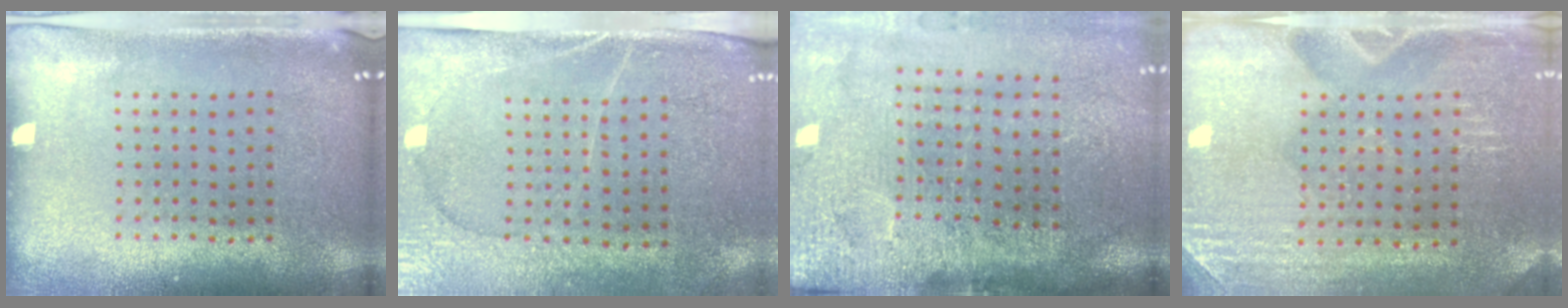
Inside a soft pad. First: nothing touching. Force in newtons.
{"total": 3.0, "press": 2.7, "slide": 1.3}
{"total": 4.8, "press": 3.7, "slide": 3.0}
{"total": 3.0, "press": 2.9, "slide": 0.6}